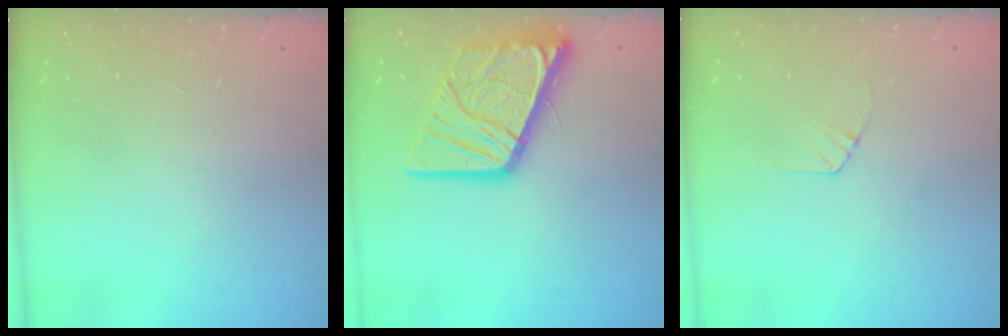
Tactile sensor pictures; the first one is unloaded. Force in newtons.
{"total": 16.0, "press": 15.9, "slide": 2.1}
{"total": 5.6, "press": 5.6, "slide": 0.5}